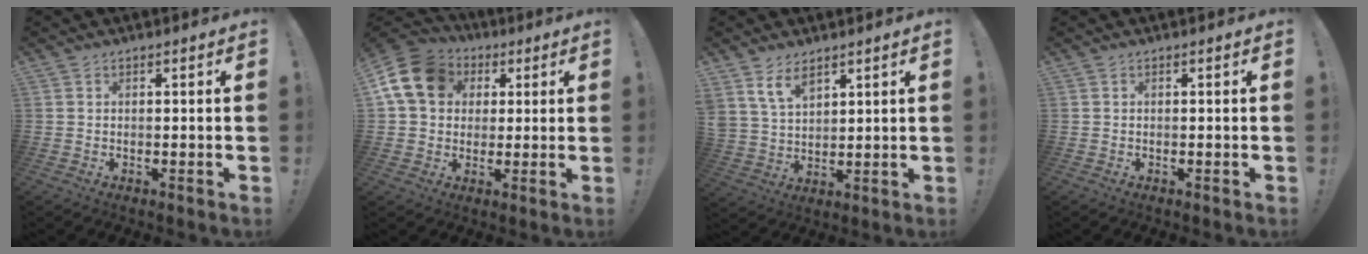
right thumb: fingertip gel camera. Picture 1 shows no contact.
{"total": 15.1, "force": [4.4, 11.9, 8.2], "torque": [-0.136, -0.006, 0.088]}
{"total": 8.0, "force": [5.8, 4.1, 3.6], "torque": [-0.070, -0.029, 0.113]}
{"total": 0.0}